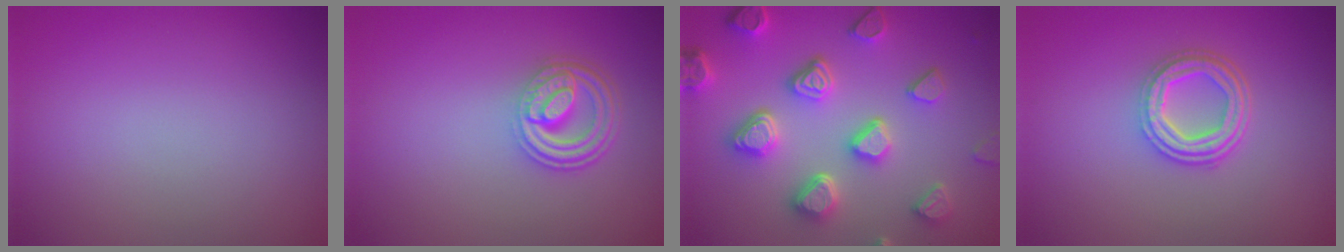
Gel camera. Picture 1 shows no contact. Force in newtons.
{"total": 4.7, "press": 3.5, "slide": 3.1}
{"total": 5.9, "press": 5.3, "slide": 2.7}
{"total": 4.4, "press": 3.3, "slide": 2.8}